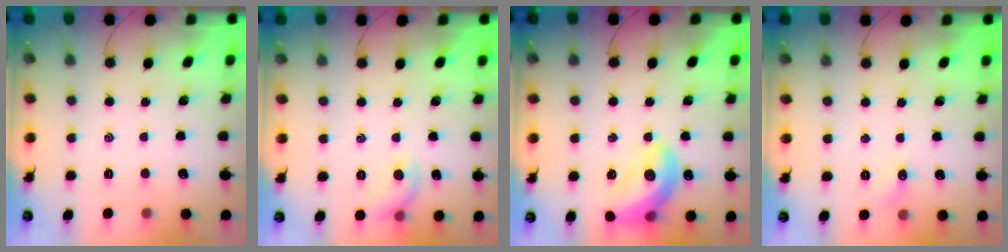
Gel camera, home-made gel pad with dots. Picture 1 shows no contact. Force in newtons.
{"total": 5.6, "press": 5.5, "slide": 1.0}
{"total": 14.8, "press": 14.7, "slide": 2.0}
{"total": 3.9, "press": 3.7, "slide": 1.3}